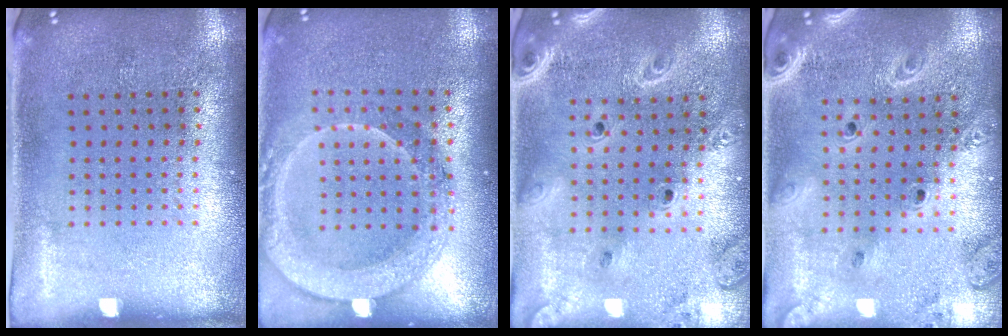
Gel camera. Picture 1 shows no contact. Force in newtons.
{"total": 2.1, "press": 2.0, "slide": 0.7}
{"total": 2.4, "press": 2.1, "slide": 1.1}
{"total": 2.4, "press": 2.1, "slide": 1.1}